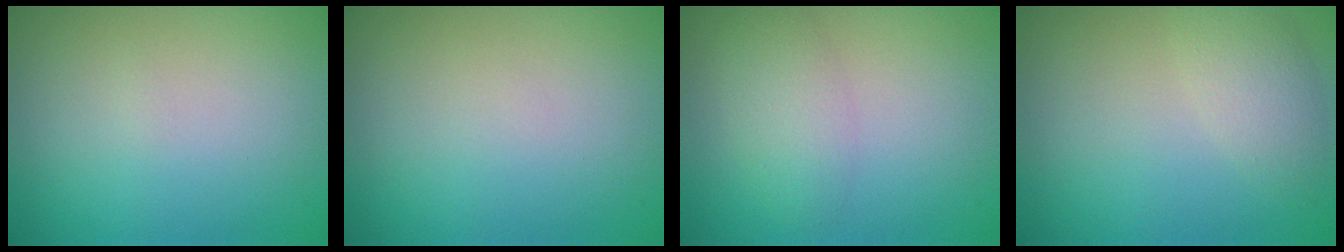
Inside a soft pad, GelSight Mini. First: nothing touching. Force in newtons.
{"total": 0.0}
{"total": 2.5, "press": 2.5, "slide": 0.1}
{"total": 2.5, "press": 2.5, "slide": 0.1}